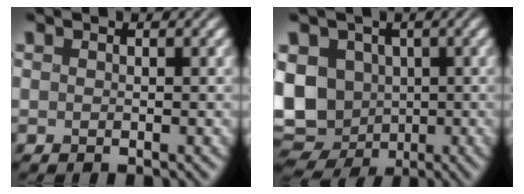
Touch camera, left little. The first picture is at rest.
{"total": 9.9, "force": [-1.9, 8.0, 5.6], "torque": [-0.099, -0.010, -0.036]}